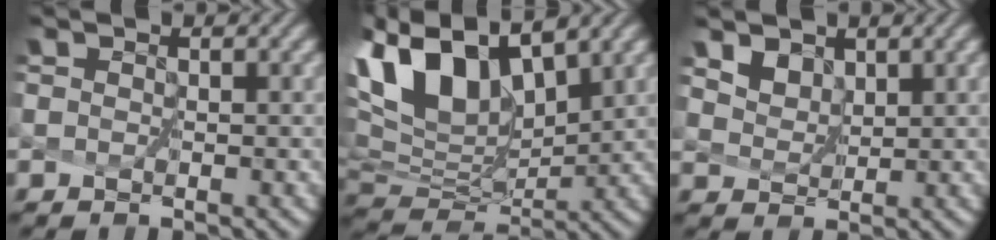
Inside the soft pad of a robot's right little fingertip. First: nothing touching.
{"total": 9.7, "force": [5.5, 5.0, 6.3], "torque": [-0.142, 0.006, 0.108]}
{"total": 5.0, "force": [3.8, 2.7, 1.7], "torque": [-0.062, -0.005, 0.073]}